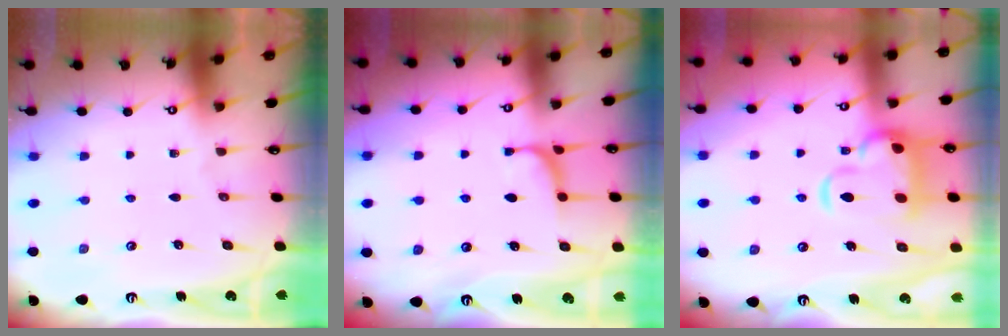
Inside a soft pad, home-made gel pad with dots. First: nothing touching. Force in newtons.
{"total": 0.0}
{"total": 8.3, "press": 8.1, "slide": 1.8}